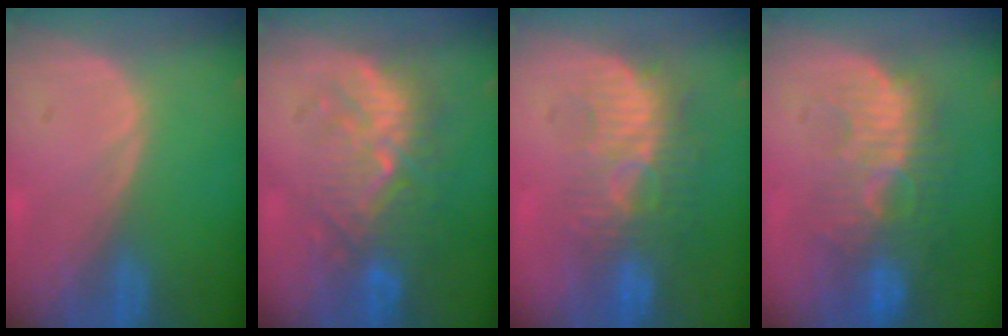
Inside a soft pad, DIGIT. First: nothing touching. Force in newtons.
{"total": 9.5, "press": 9.0, "slide": 3.0}
{"total": 9.4, "press": 8.7, "slide": 3.6}
{"total": 10.7, "press": 9.4, "slide": 5.0}